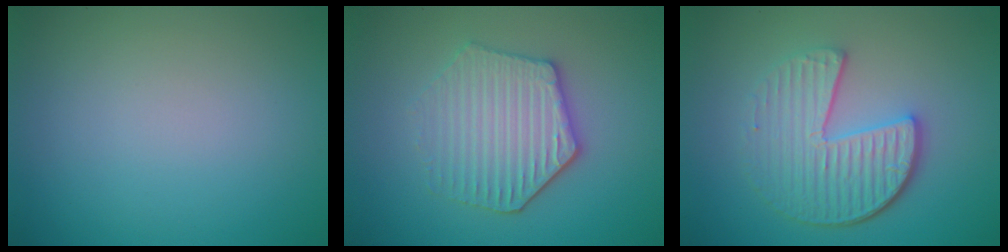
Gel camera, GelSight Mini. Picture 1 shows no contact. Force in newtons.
{"total": 4.4, "press": 4.1, "slide": 1.7}
{"total": 5.4, "press": 4.1, "slide": 3.6}